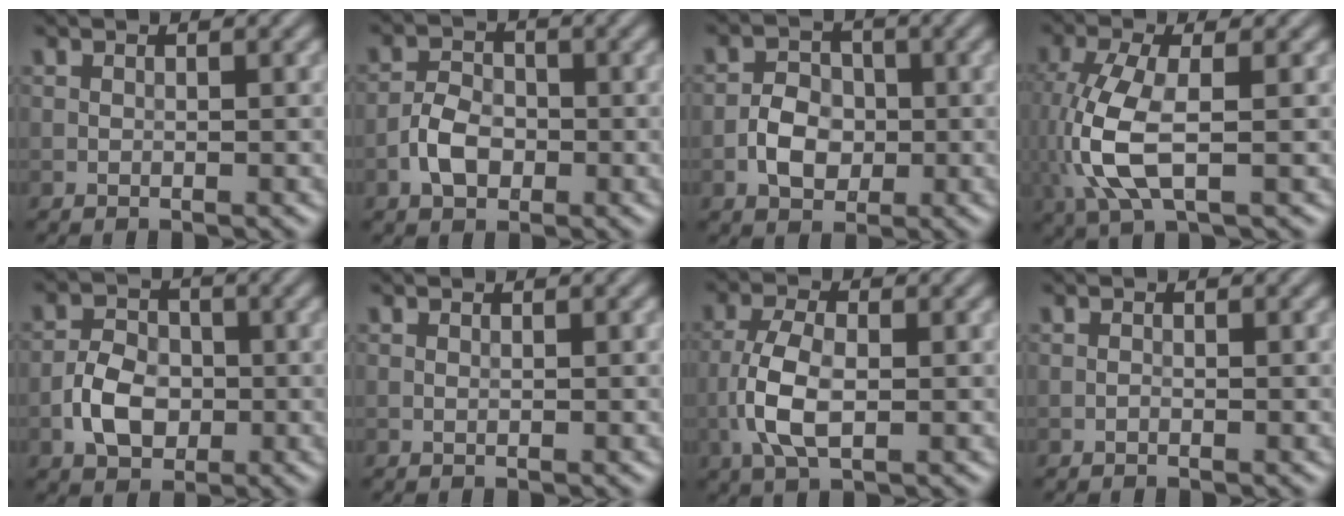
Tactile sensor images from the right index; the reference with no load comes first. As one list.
[{"total": 3.3, "force": [-1.4, 2.2, 2.1], "torque": [-0.034, 0.006, -0.031]}, {"total": 3.5, "force": [-0.9, 2.6, 2.1], "torque": [-0.032, 0.004, -0.020]}, {"total": 6.7, "force": [-0.8, 2.7, 6.0], "torque": [-0.155, -0.001, -0.015]}, {"total": 4.2, "force": [-1.4, 3.0, 2.6], "torque": [-0.048, 0.004, -0.029]}, {"total": 0.0}, {"total": 4.9, "force": [-1.0, 2.3, 4.3], "torque": [-0.096, 0.000, -0.024]}, {"total": 0.0}]